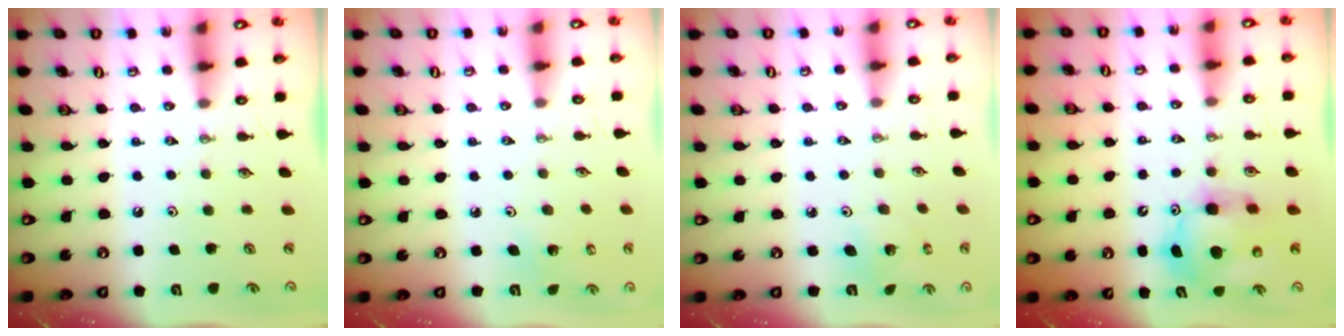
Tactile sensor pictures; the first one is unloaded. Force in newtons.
{"total": 2.2, "press": 2.2, "slide": 0.2}
{"total": 3.8, "press": 3.8, "slide": 0.3}
{"total": 11.0, "press": 10.7, "slide": 2.5}